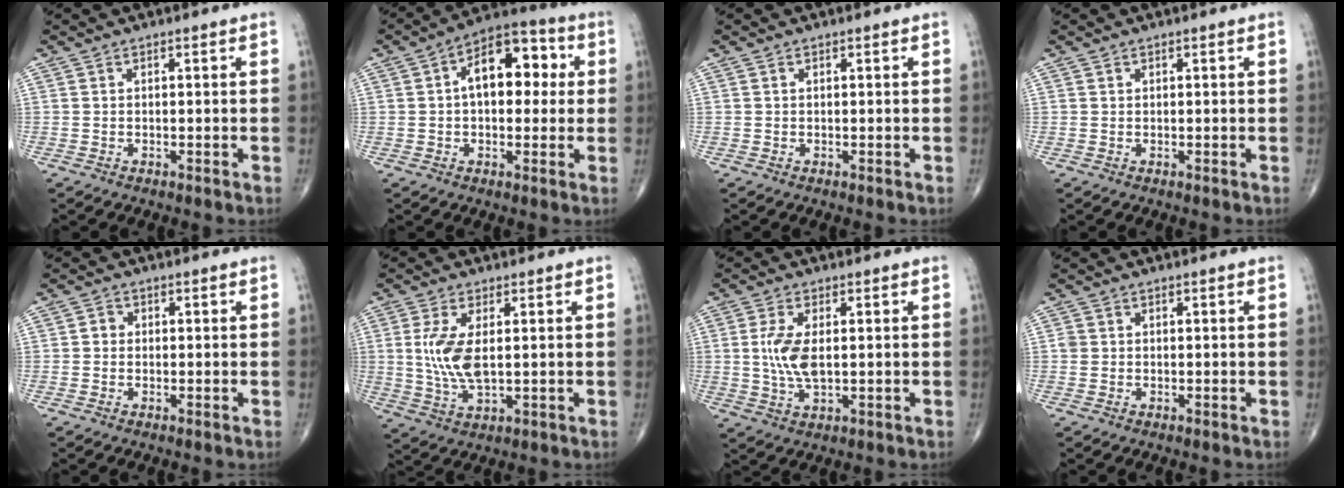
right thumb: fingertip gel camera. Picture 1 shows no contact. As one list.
[{"total": 12.8, "force": [2.0, 7.5, 10.2], "torque": [-0.121, 0.029, 0.020]}, {"total": 0.0}, {"total": 0.0}, {"total": 1.6, "force": [-0.1, 1.4, 0.6], "torque": [-0.001, 0.004, -0.005]}, {"total": 8.2, "force": [1.0, 3.5, 7.3], "torque": [-0.164, -0.010, 0.027]}, {"total": 7.0, "force": [0.6, 3.2, 6.2], "torque": [-0.135, -0.007, 0.014]}, {"total": 1.2, "force": [0.1, 1.1, 0.3], "torque": [-0.001, 0.002, 0.001]}]